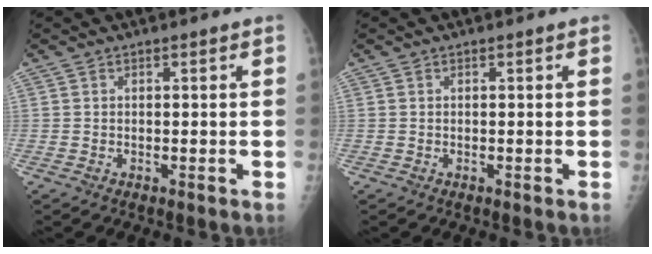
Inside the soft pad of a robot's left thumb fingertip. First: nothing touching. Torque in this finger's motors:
{"motor_torque": [0.27, -0.26, 0.00, 0.00, 0.00]}